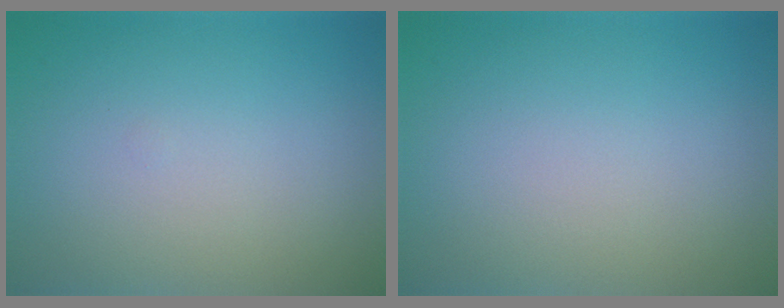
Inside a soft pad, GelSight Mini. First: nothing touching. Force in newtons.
{"total": 0.0}